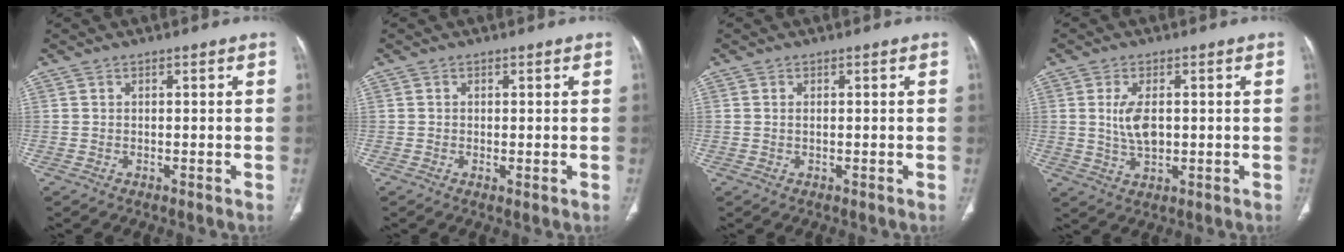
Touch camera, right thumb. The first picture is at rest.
{"total": 0.9, "force": [-0.2, 0.3, 0.8], "torque": [-0.017, -0.004, -0.003]}
{"total": 0.5, "force": [0.1, 0.2, 0.5], "torque": [-0.012, 0.000, 0.002]}
{"total": 5.8, "force": [0.6, 3.0, 4.9], "torque": [-0.098, -0.006, 0.015]}